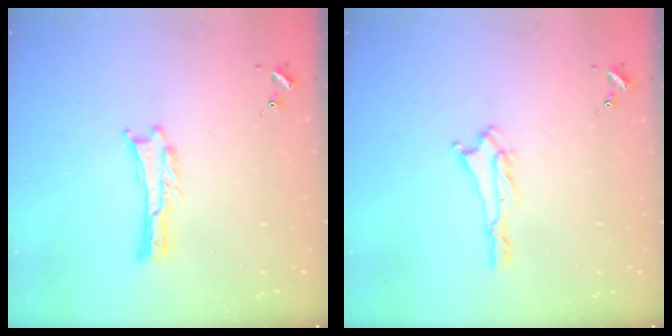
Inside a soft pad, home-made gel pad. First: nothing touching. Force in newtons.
{"total": 0.8, "press": 0.8, "slide": 0.1}